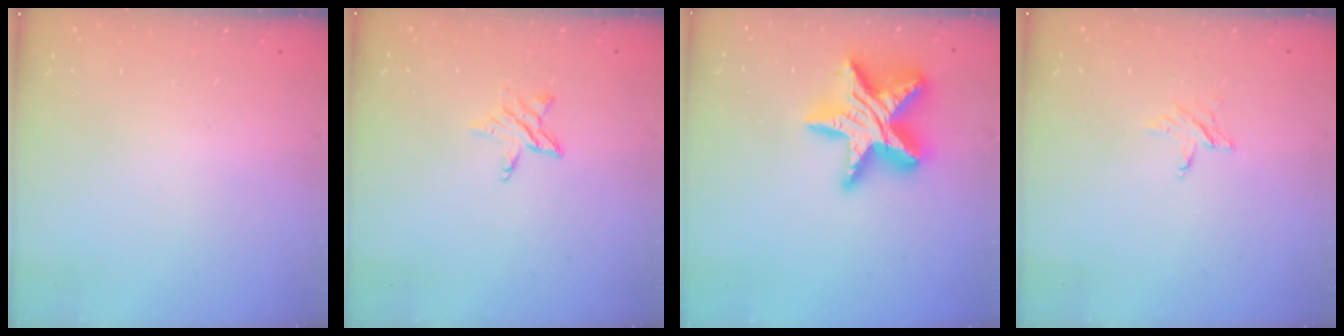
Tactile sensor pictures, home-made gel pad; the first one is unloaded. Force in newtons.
{"total": 5.5, "press": 5.4, "slide": 0.5}
{"total": 20.3, "press": 20.2, "slide": 1.8}
{"total": 2.4, "press": 2.4, "slide": 0.2}